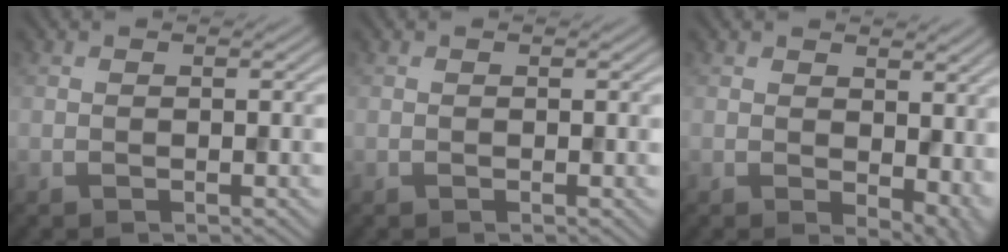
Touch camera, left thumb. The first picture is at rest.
{"total": 0.0}
{"total": 7.2, "force": [0.5, 4.7, 5.4], "torque": [-0.079, -0.023, 0.025]}